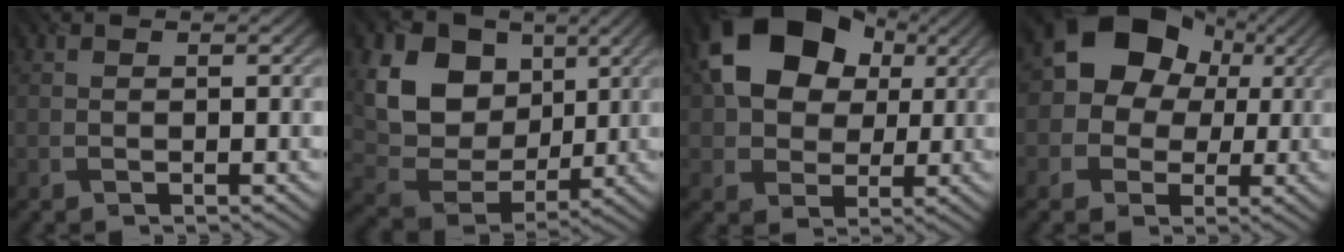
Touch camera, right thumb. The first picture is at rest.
{"total": 13.3, "force": [4.6, 10.3, 7.0], "torque": [-0.190, 0.023, 0.090]}
{"total": 14.2, "force": [4.7, 10.5, 8.4], "torque": [-0.152, 0.022, 0.074]}
{"total": 10.7, "force": [2.4, 9.2, 4.9], "torque": [-0.083, 0.010, 0.016]}